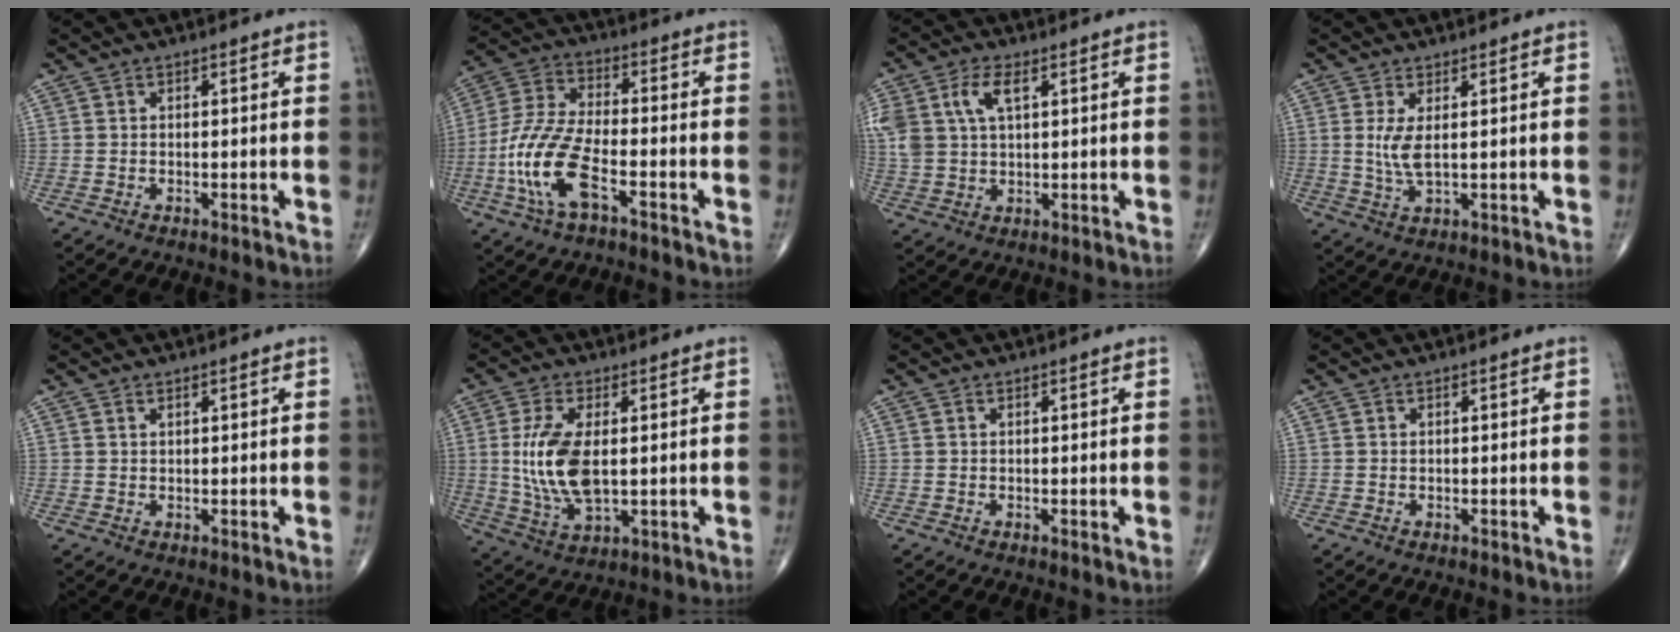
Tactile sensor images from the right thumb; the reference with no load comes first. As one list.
[{"total": 13.1, "force": [-5.1, 5.2, 10.9], "torque": [-0.244, 0.027, -0.101]}, {"total": 10.4, "force": [3.8, 5.9, 7.8], "torque": [-0.183, 0.003, 0.079]}, {"total": 4.2, "force": [0.8, 1.2, 3.9], "torque": [-0.089, -0.013, 0.022]}, {"total": 0.6, "force": [0.5, 0.2, 0.3], "torque": [-0.003, -0.003, 0.009]}, {"total": 12.0, "force": [0.8, 5.6, 10.5], "torque": [-0.219, -0.012, 0.025]}, {"total": 0.0}, {"total": 0.0}]